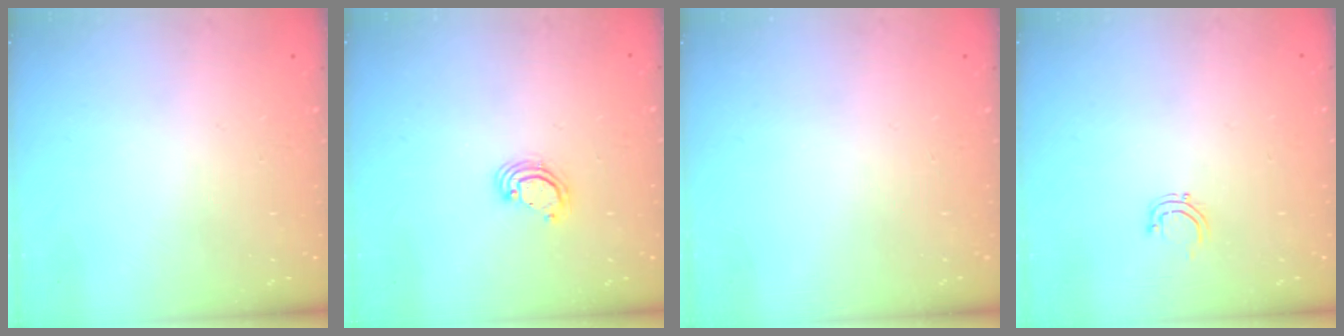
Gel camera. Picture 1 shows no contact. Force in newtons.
{"total": 3.8, "press": 3.8, "slide": 0.1}
{"total": 0.0}
{"total": 3.3, "press": 3.3, "slide": 0.3}